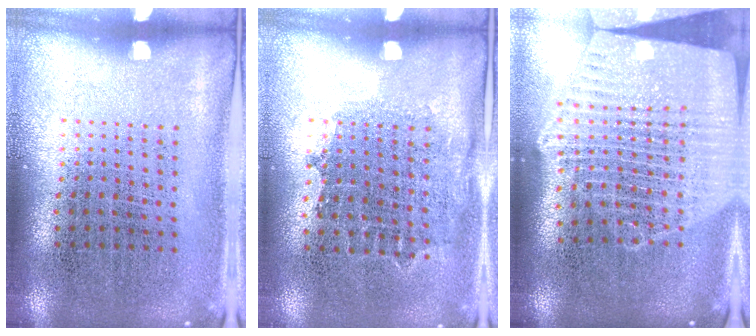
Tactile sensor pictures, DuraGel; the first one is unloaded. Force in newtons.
{"total": 0.8, "press": 0.7, "slide": 0.4}
{"total": 2.6, "press": 2.2, "slide": 1.4}